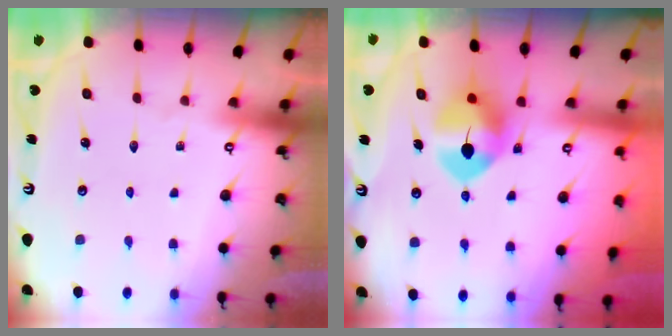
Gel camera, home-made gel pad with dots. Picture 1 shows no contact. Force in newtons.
{"total": 8.7, "press": 8.6, "slide": 1.3}